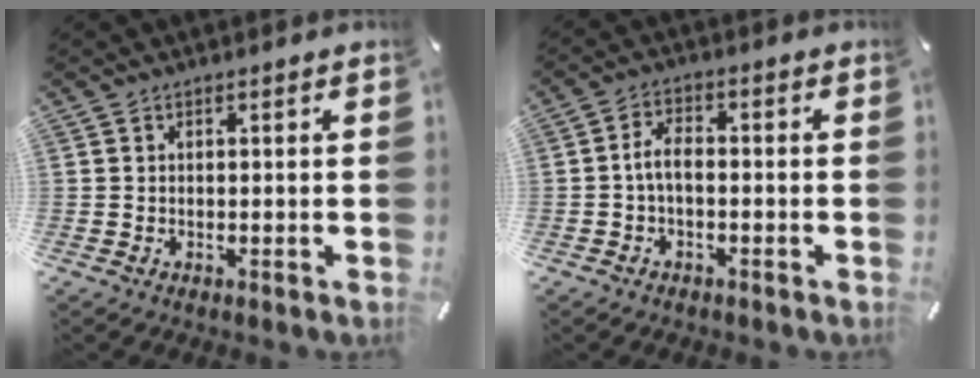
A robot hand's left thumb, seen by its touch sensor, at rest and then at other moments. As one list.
[{"total": 4.8, "force": [-1.2, 2.8, 3.8], "torque": [-0.081, 0.008, -0.025]}]